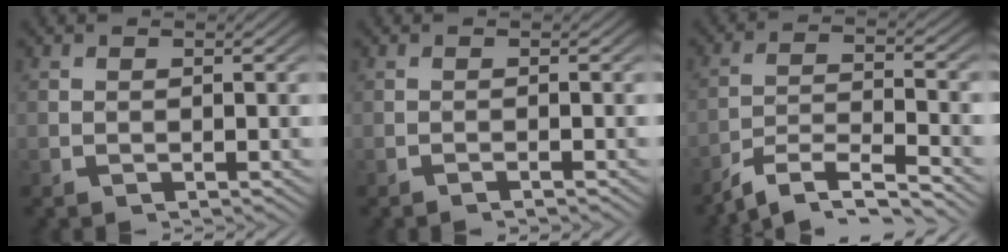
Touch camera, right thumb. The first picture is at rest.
{"total": 0.6, "force": [-0.6, -0.2, 0.2], "torque": [-0.001, 0.004, -0.014]}
{"total": 8.2, "force": [-5.3, 4.3, 4.7], "torque": [-0.100, -0.030, -0.079]}